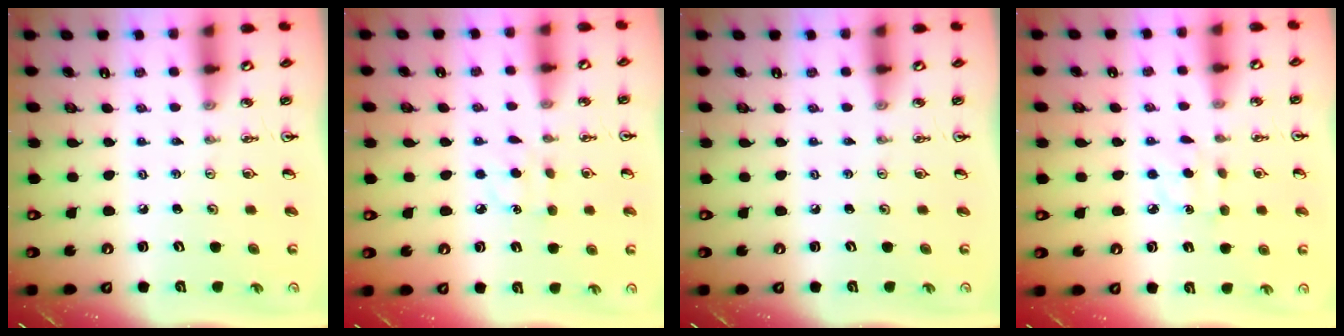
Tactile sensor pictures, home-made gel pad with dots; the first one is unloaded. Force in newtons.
{"total": 5.4, "press": 5.3, "slide": 0.6}
{"total": 0.0}
{"total": 5.4, "press": 5.4, "slide": 0.6}